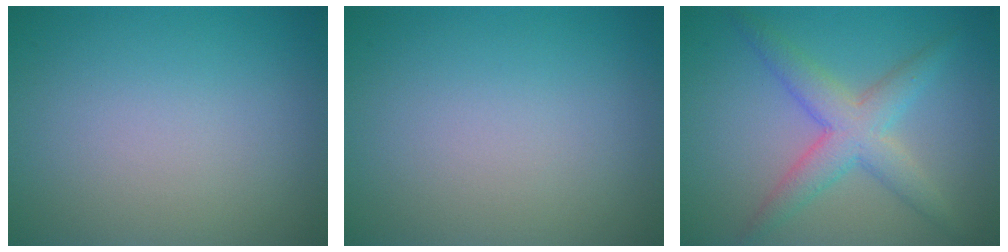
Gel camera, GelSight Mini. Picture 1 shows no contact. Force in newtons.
{"total": 0.0}
{"total": 4.4, "press": 4.4, "slide": 0.1}